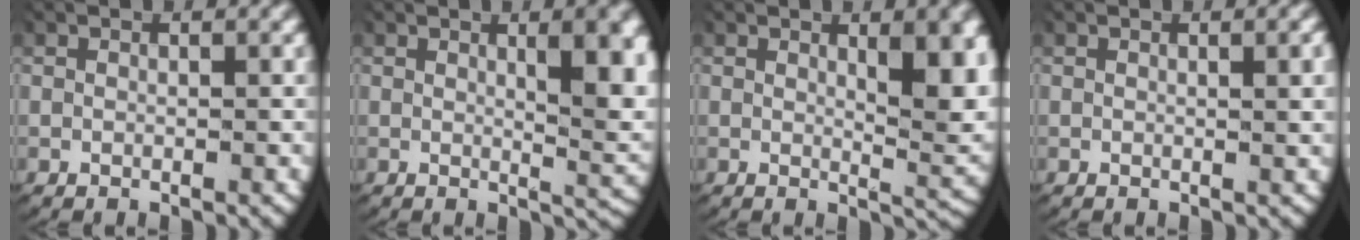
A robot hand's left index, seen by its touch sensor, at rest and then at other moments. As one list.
[{"total": 4.9, "force": [1.2, 1.3, 4.6], "torque": [-0.063, -0.015, 0.026]}, {"total": 4.6, "force": [1.2, 1.3, 4.2], "torque": [-0.056, -0.020, 0.025]}, {"total": 1.2, "force": [0.6, -0.1, 1.0], "torque": [-0.013, -0.001, 0.011]}]